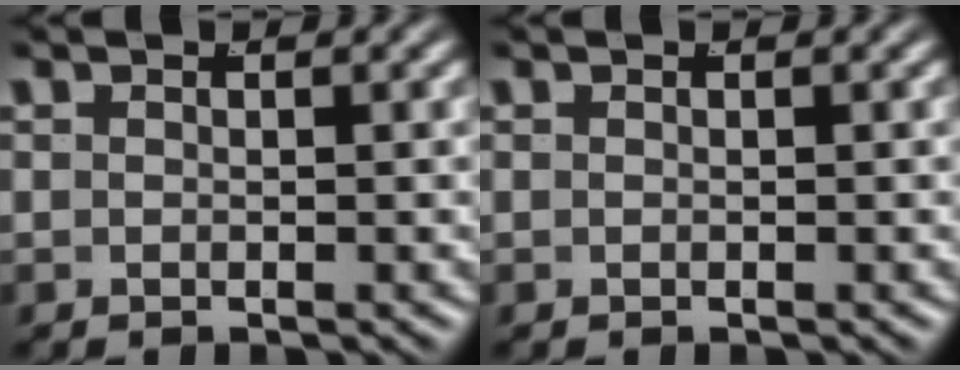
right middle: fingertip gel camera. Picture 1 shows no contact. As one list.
[{"total": 0.0}]